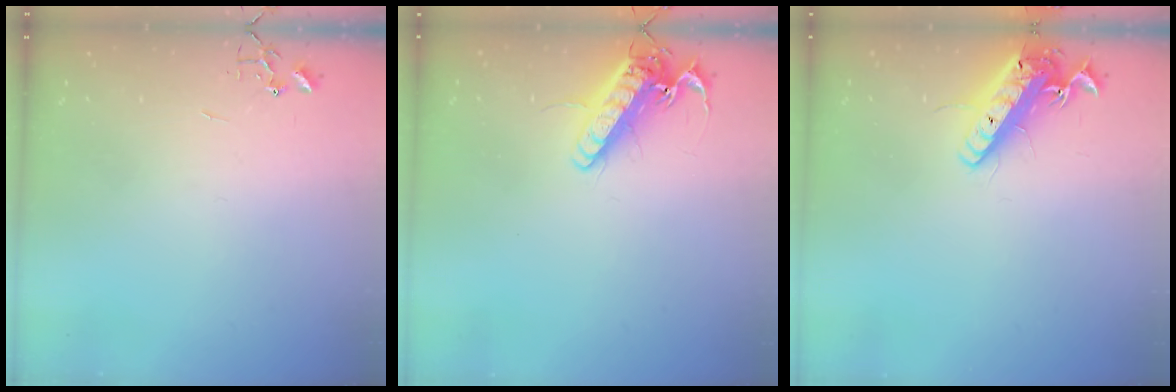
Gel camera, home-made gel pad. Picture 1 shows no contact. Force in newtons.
{"total": 15.7, "press": 15.5, "slide": 2.4}
{"total": 15.0, "press": 14.7, "slide": 3.1}